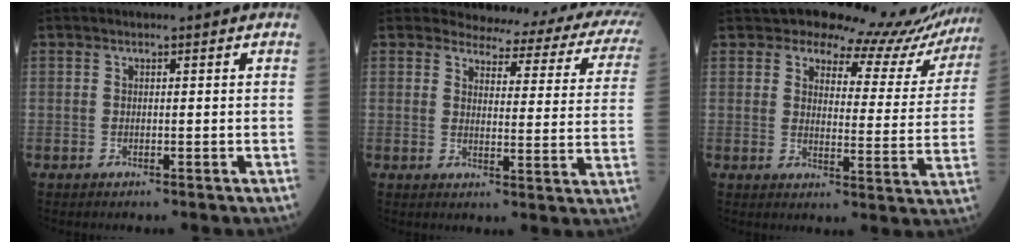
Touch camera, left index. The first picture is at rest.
{"total": 16.4, "force": [14.9, 3.8, 5.7], "torque": [-0.044, -0.053, 0.141]}
{"total": 14.1, "force": [13.8, 2.8, 1.2], "torque": [0.011, -0.055, 0.139]}